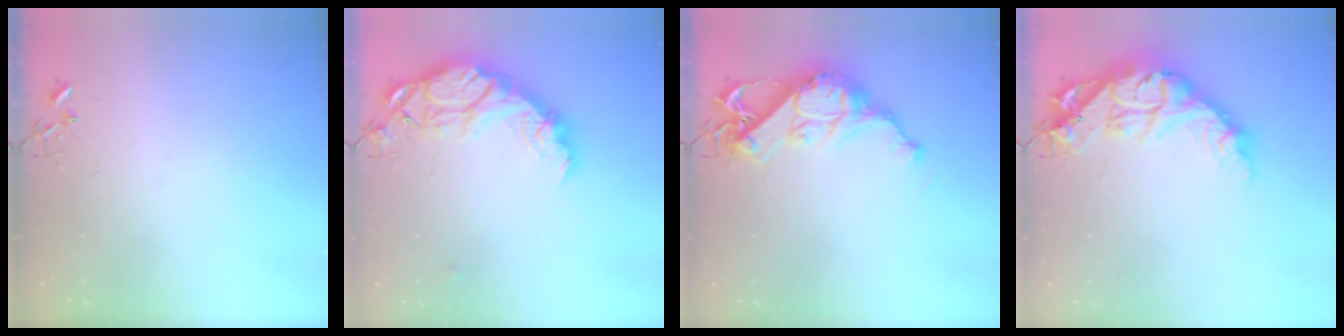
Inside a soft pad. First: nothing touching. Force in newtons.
{"total": 19.2, "press": 19.1, "slide": 1.5}
{"total": 14.9, "press": 14.8, "slide": 1.0}
{"total": 21.4, "press": 21.3, "slide": 2.0}